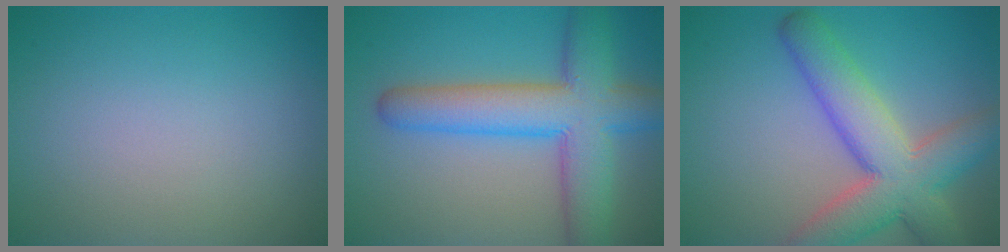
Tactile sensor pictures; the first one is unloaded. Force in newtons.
{"total": 8.5, "press": 8.4, "slide": 0.4}
{"total": 8.5, "press": 8.5, "slide": 0.5}